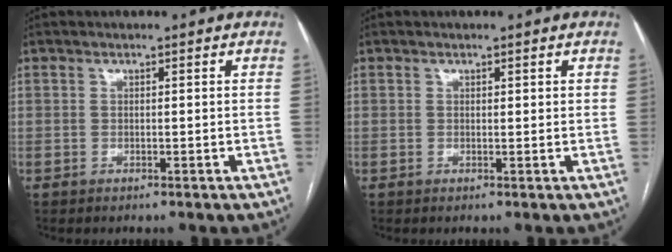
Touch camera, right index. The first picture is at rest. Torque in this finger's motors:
{"motor_torque": [0.00, 0.12, 0.02, -0.01]}